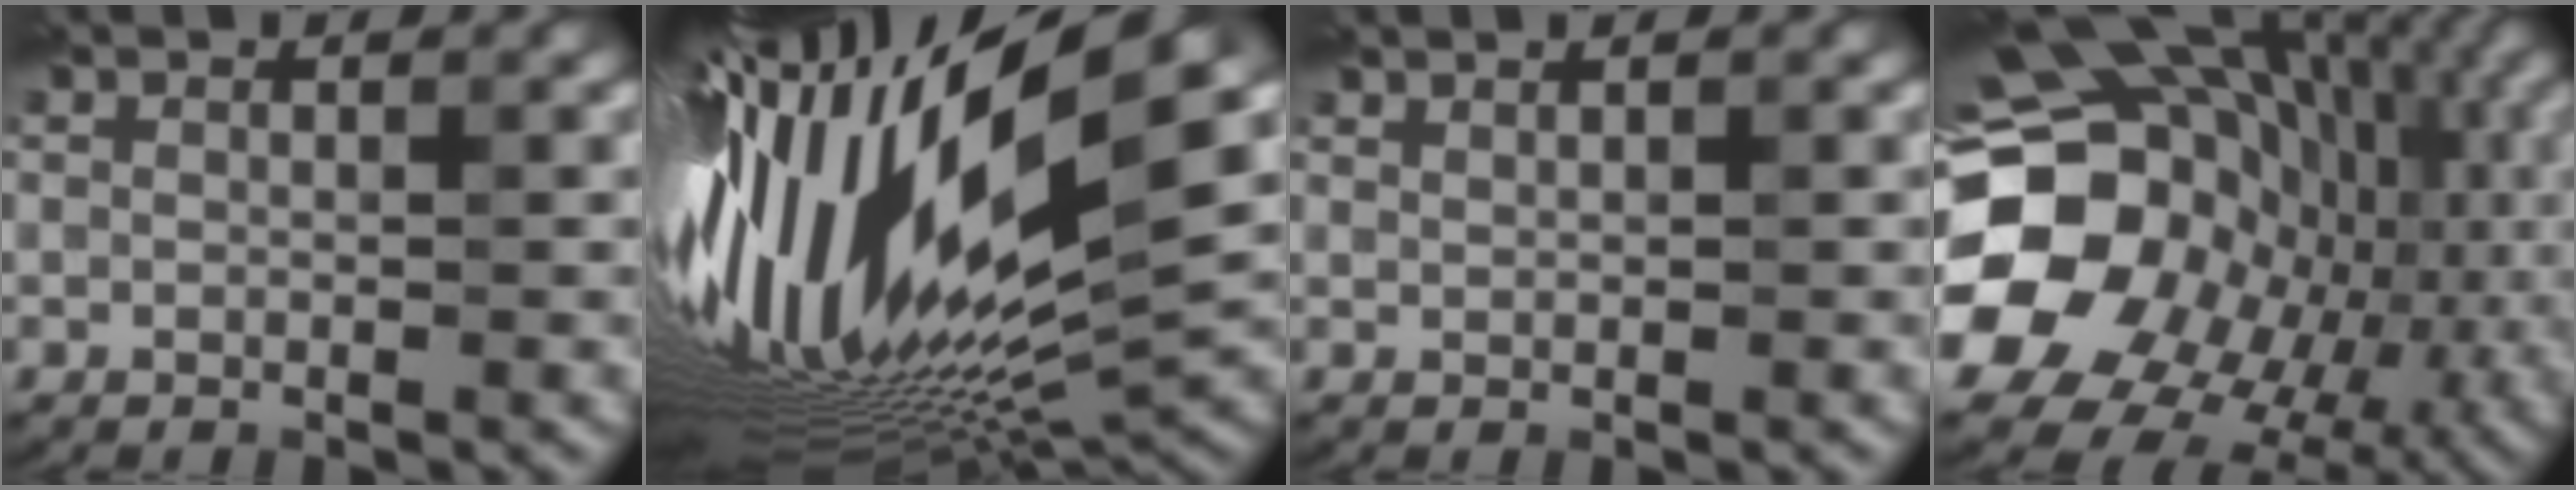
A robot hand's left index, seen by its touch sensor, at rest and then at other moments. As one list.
[{"total": 20.2, "force": [0.9, 5.6, 19.4], "torque": [-0.361, -0.037, 0.017]}, {"total": 0.7, "force": [0.7, 0.1, 0.1], "torque": [0.000, -0.002, 0.014]}, {"total": 21.8, "force": [-1.0, 18.5, 11.5], "torque": [-0.200, -0.012, -0.029]}]